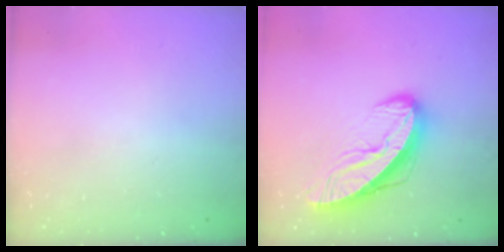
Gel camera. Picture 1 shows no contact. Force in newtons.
{"total": 13.2, "press": 13.1, "slide": 1.0}